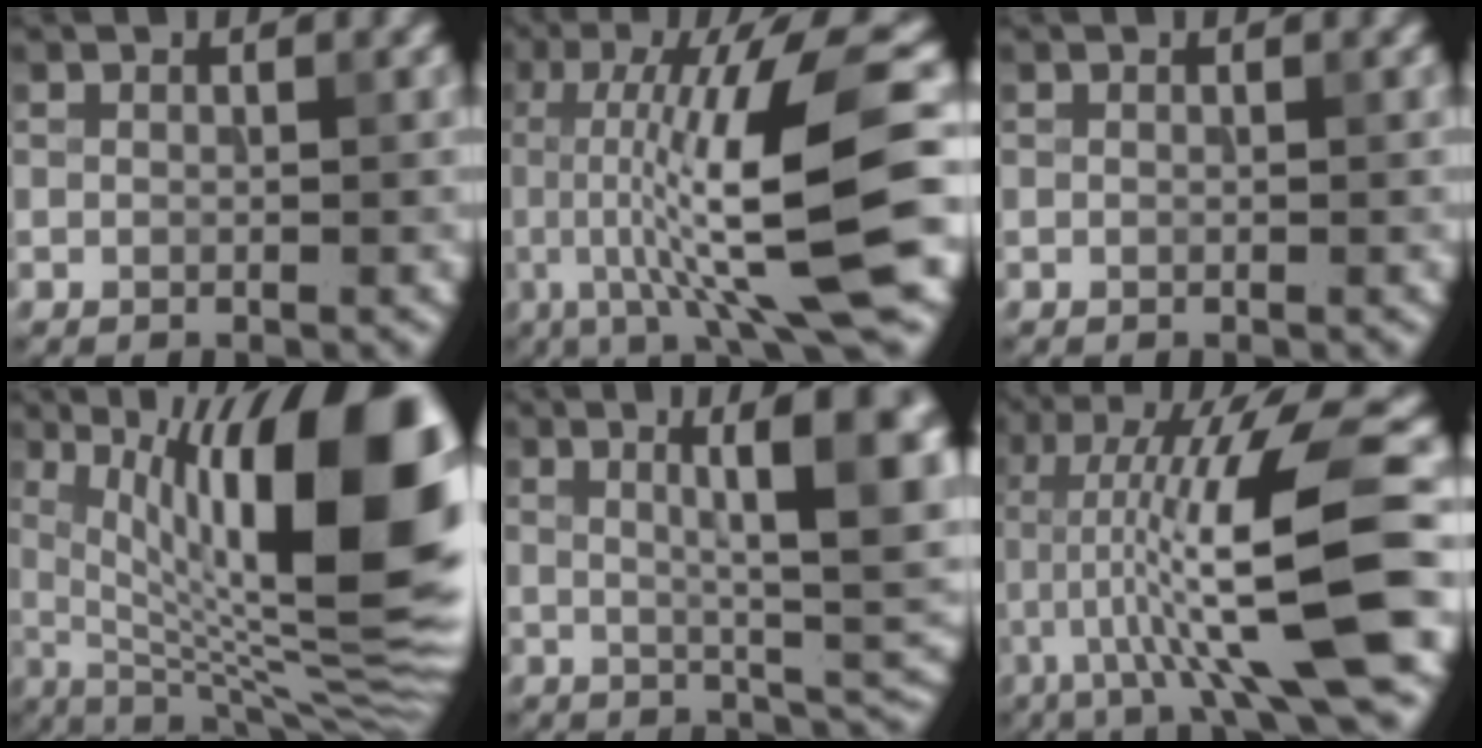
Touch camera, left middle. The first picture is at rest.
{"total": 12.6, "force": [-0.7, 2.5, 12.4], "torque": [-0.192, 0.009, -0.013]}
{"total": 0.0}
{"total": 17.2, "force": [4.1, 5.5, 15.8], "torque": [-0.224, 0.009, 0.067]}
{"total": 10.4, "force": [2.6, 2.7, 9.7], "torque": [-0.119, 0.010, 0.041]}
{"total": 11.7, "force": [-1.7, 1.6, 11.5], "torque": [-0.189, 0.014, -0.027]}